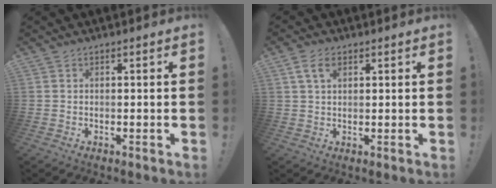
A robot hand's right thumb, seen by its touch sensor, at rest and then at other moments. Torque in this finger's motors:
{"motor_torque": [-0.20, 0.28, -0.07, 0.52, 0.12]}